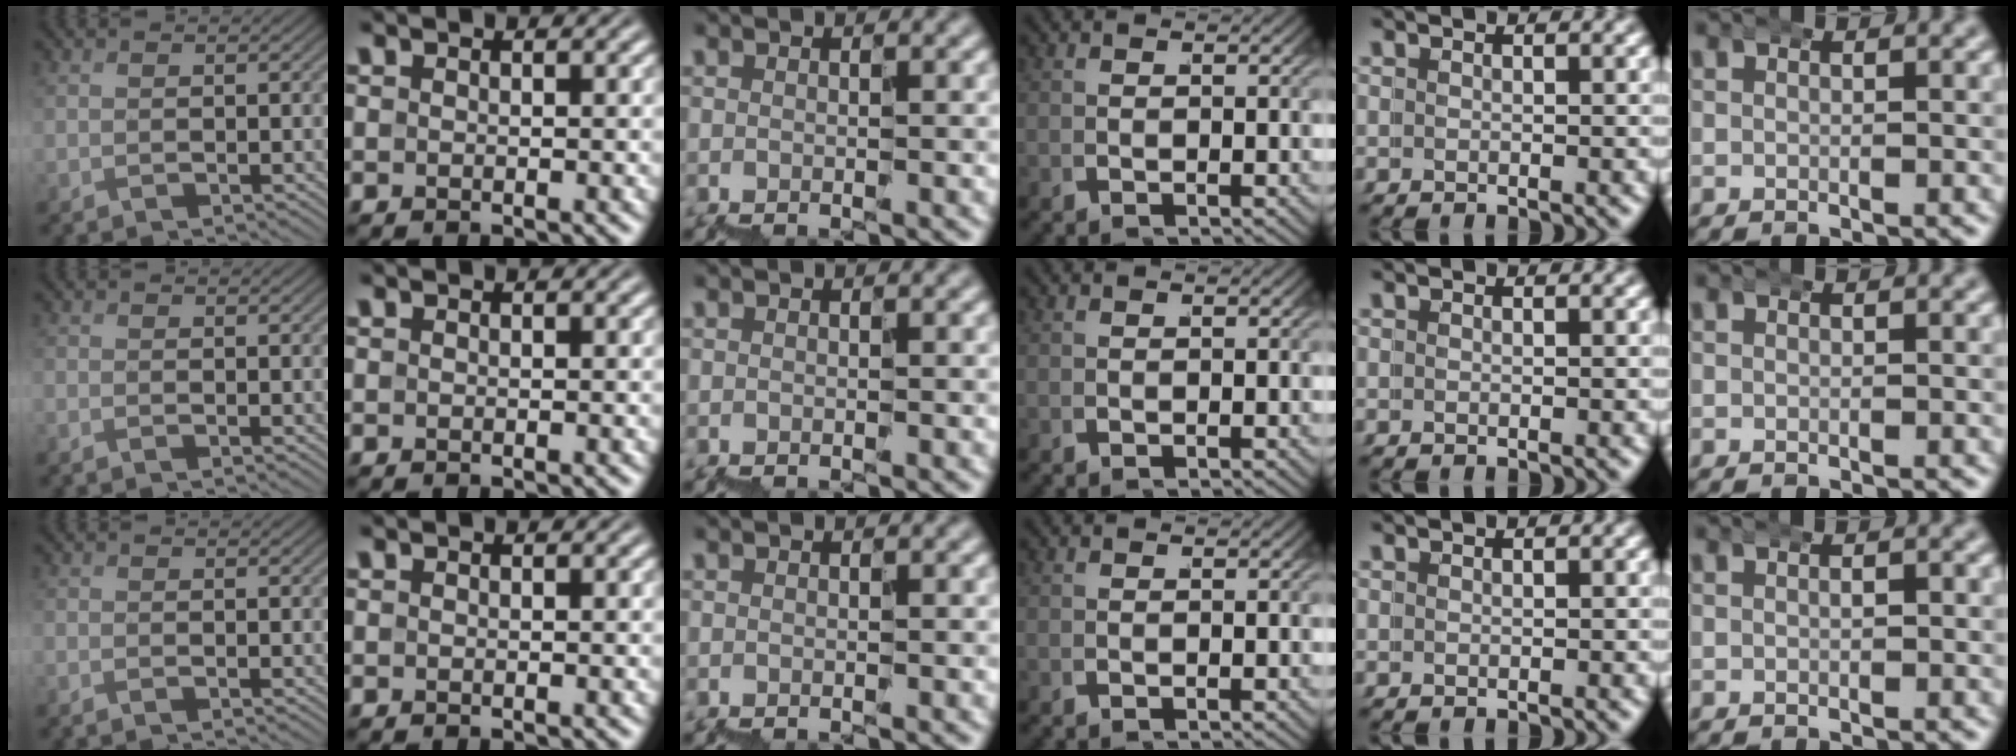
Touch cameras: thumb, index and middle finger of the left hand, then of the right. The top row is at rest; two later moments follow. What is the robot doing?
{"motion": "wrap", "object": "belt"}